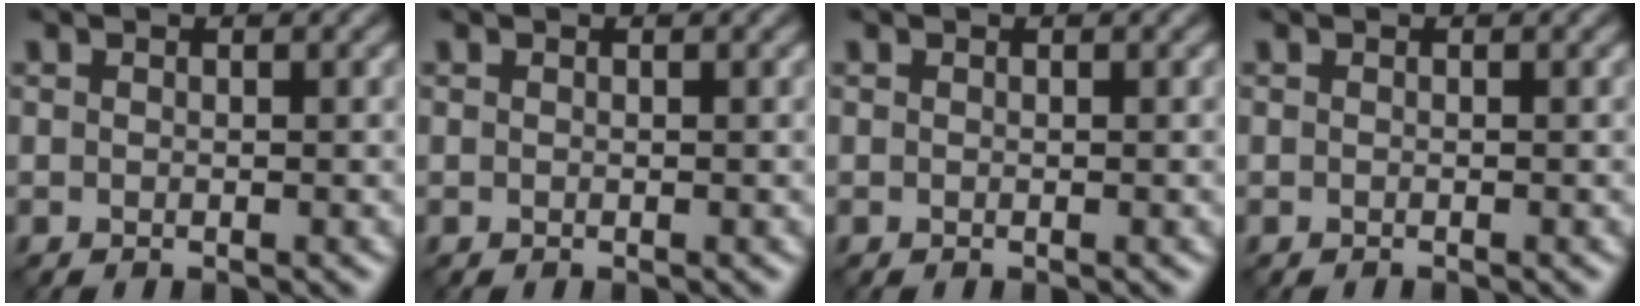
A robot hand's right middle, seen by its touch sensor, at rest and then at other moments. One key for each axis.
{"total": 0.0}
{"total": 0.0}
{"total": 0.0}